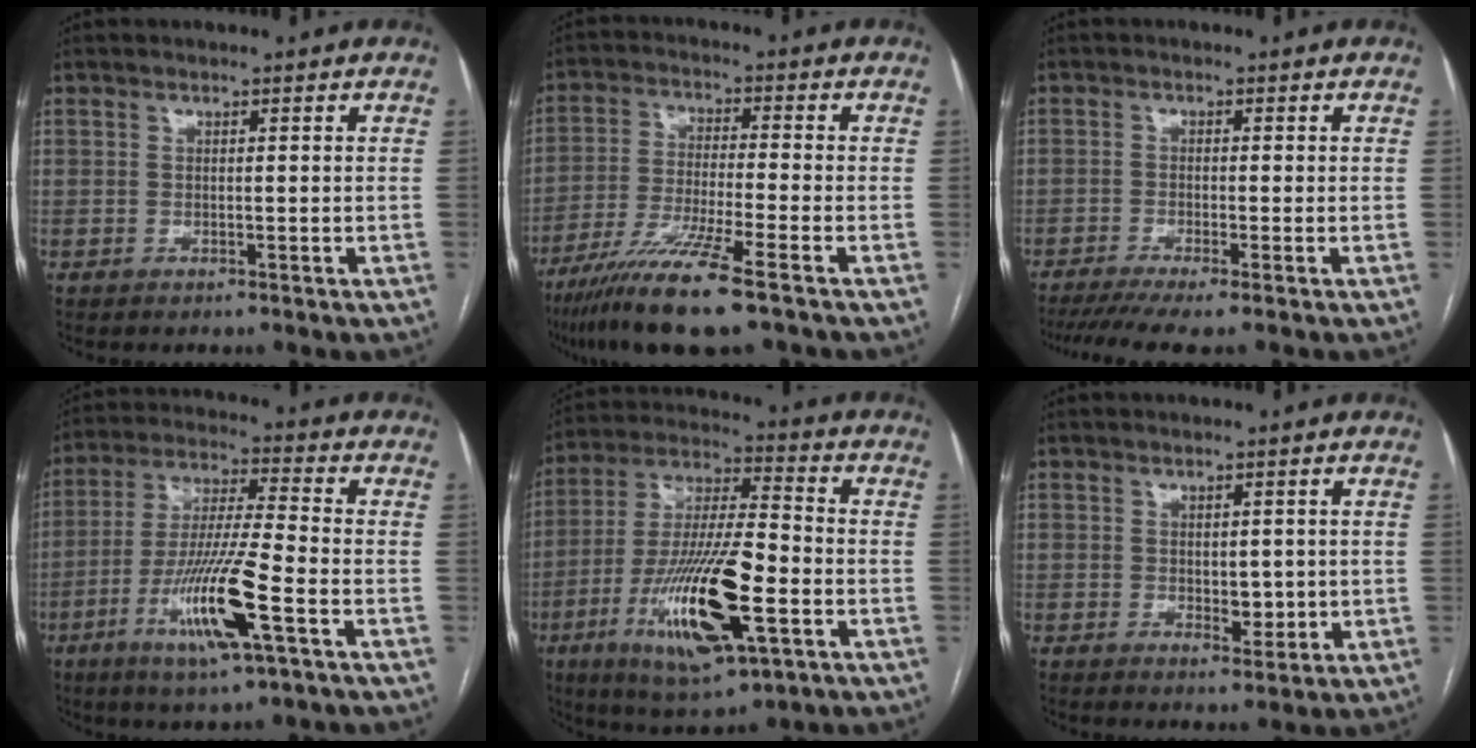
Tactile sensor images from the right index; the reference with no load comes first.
{"total": 12.1, "force": [-8.2, -0.5, 8.9], "torque": [-0.172, -0.035, -0.148]}
{"total": 6.2, "force": [-4.7, -0.3, 4.0], "torque": [-0.064, -0.011, -0.079]}
{"total": 13.9, "force": [-5.6, 0.4, 12.8], "torque": [-0.253, -0.019, -0.104]}
{"total": 19.5, "force": [-6.7, 4.1, 17.9], "torque": [-0.365, -0.022, -0.114]}
{"total": 3.5, "force": [-0.1, 2.1, 2.9], "torque": [-0.036, -0.003, 0.007]}